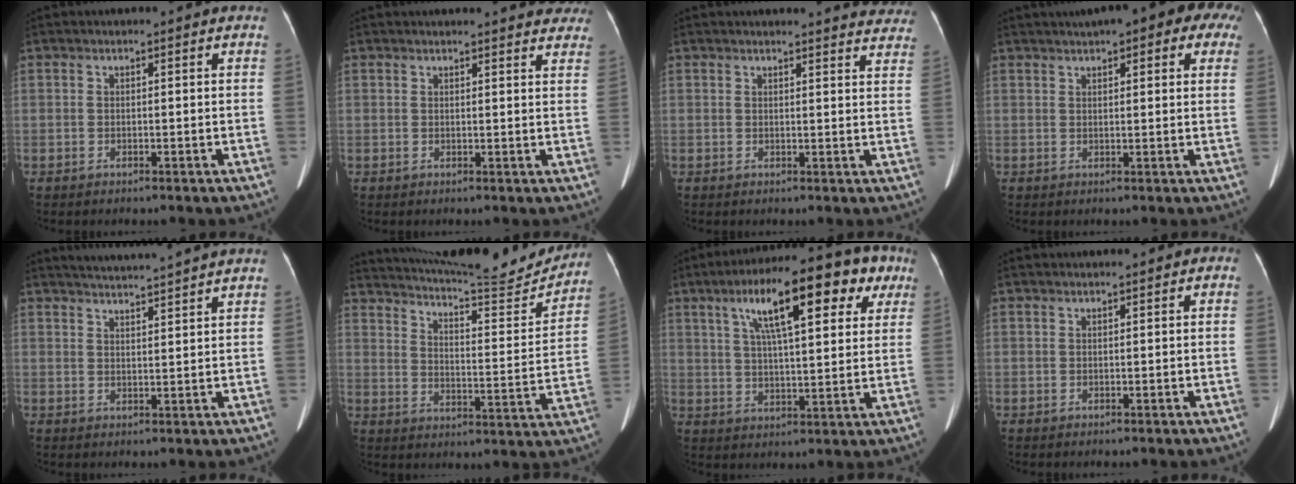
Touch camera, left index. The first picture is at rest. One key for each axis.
{"total": 15.3, "fx": 14.4, "fy": 3.1, "fz": 3.9, "tx": -0.032, "ty": -0.006, "tz": 0.151}
{"total": 15.0, "fx": 14.5, "fy": 2.5, "fz": 2.9, "tx": -0.011, "ty": -0.032, "tz": 0.141}
{"total": 13.5, "fx": 8.7, "fy": 3.5, "fz": 9.8, "tx": -0.133, "ty": 0.040, "tz": 0.103}
{"total": 6.5, "fx": 6.1, "fy": -1.3, "fz": 1.6, "tx": -0.028, "ty": 0.012, "tz": 0.091}
{"total": 19.5, "fx": 18.8, "fy": 0.8, "fz": 5.4, "tx": -0.094, "ty": -0.059, "tz": 0.255}
{"total": 17.2, "fx": 8.3, "fy": 5.0, "fz": 14.3, "tx": -0.216, "ty": 0.048, "tz": 0.125}
{"total": 0.5, "fx": 0.0, "fy": 0.4, "fz": 0.4, "tx": -0.008, "ty": 0.011, "tz": 0.000}